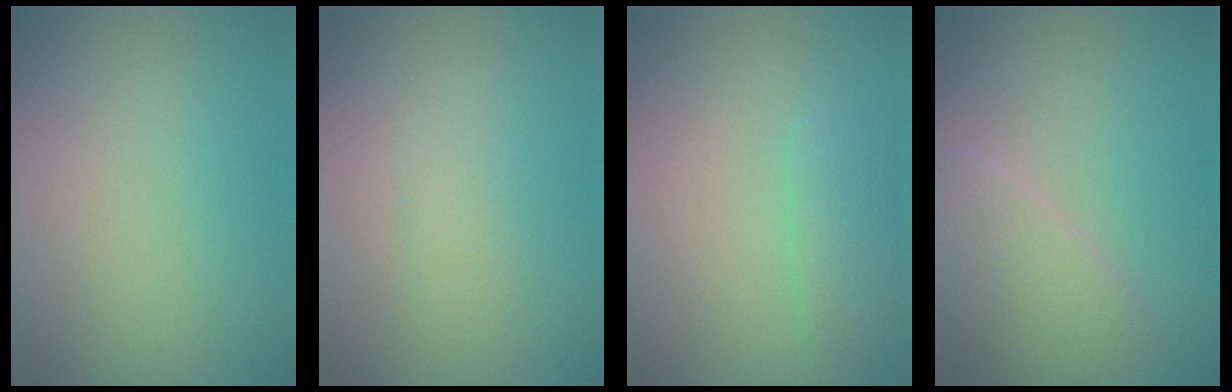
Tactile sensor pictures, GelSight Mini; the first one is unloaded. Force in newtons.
{"total": 0.9, "press": 0.9, "slide": 0.0}
{"total": 1.9, "press": 1.9, "slide": 0.2}
{"total": 3.1, "press": 3.1, "slide": 0.0}